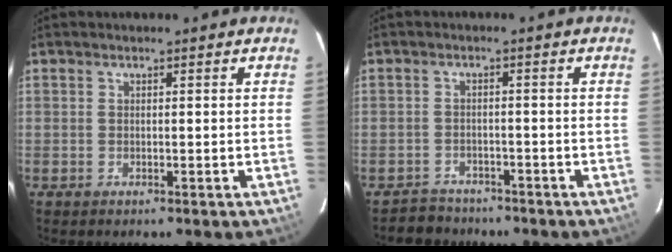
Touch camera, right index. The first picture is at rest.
{"total": 4.7, "force": [-3.9, 2.5, -0.2], "torque": [-0.010, 0.014, -0.064]}